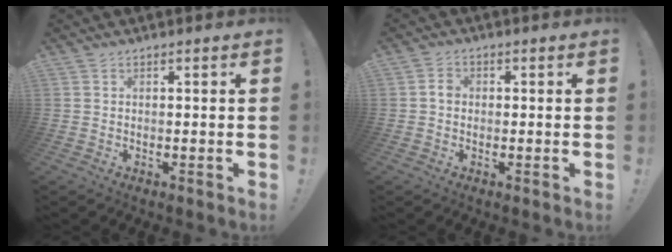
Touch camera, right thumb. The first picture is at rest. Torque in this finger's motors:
{"motor_torque": [0.61, 0.58, 0.19, -0.25, -0.02]}